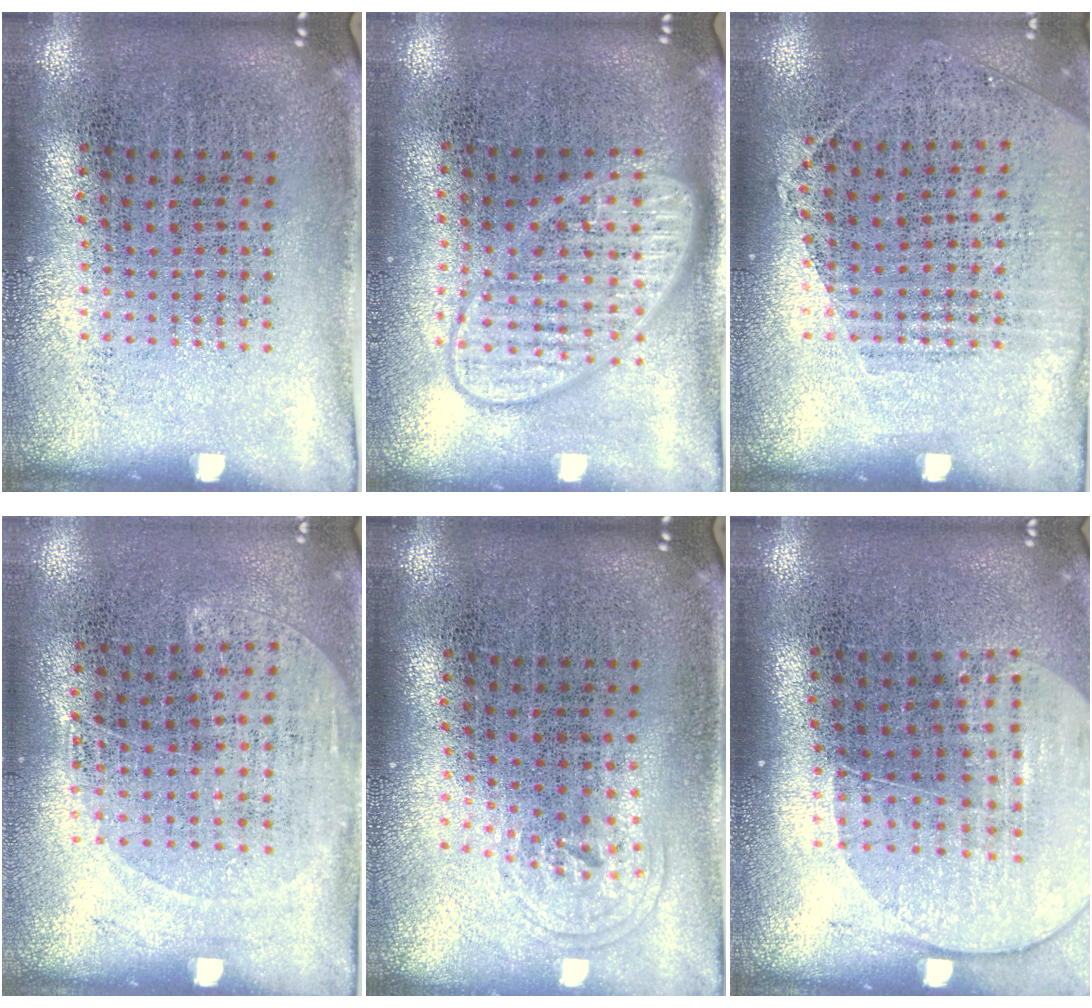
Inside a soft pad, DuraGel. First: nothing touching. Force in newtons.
{"total": 2.9, "press": 2.9, "slide": 0.5}
{"total": 1.1, "press": 1.0, "slide": 0.6}
{"total": 1.3, "press": 1.0, "slide": 0.7}
{"total": 0.8, "press": 0.6, "slide": 0.6}
{"total": 1.7, "press": 1.5, "slide": 0.7}